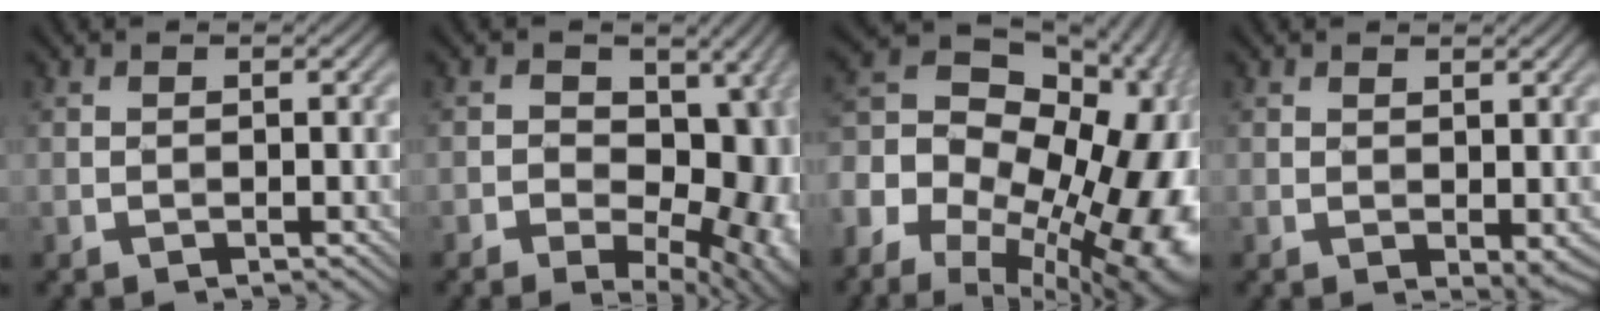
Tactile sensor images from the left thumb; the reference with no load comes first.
{"total": 16.3, "force": [-4.2, 10.5, 11.8], "torque": [-0.120, 0.001, -0.029]}
{"total": 23.2, "force": [-9.2, 15.4, 14.7], "torque": [-0.261, -0.024, -0.121]}
{"total": 1.3, "force": [0.5, 0.5, 1.0], "torque": [-0.019, -0.004, 0.014]}